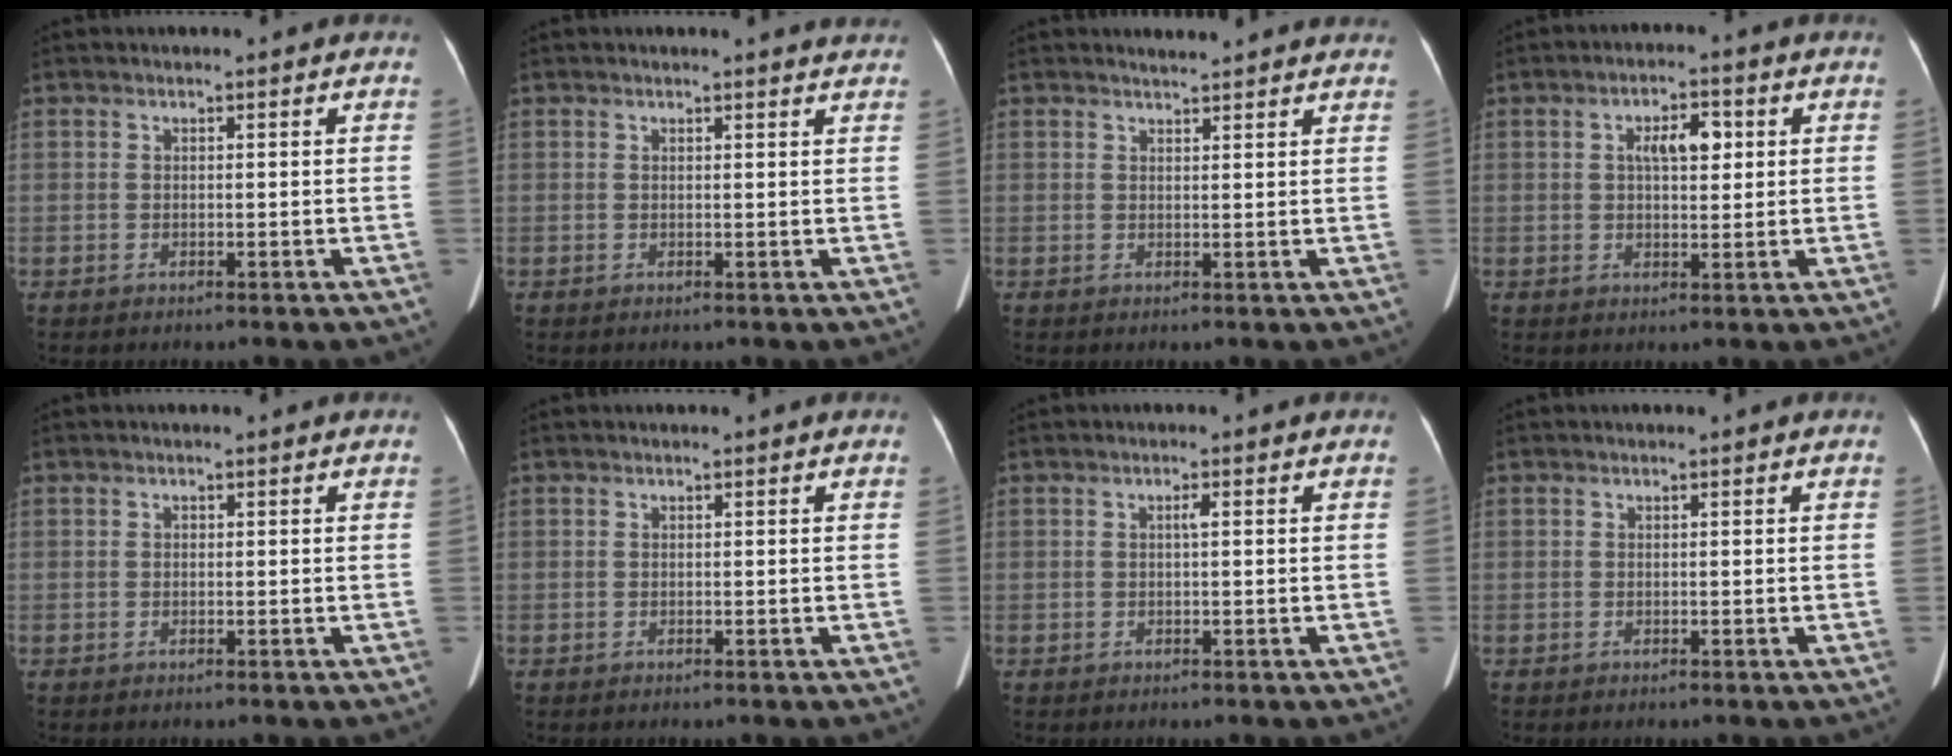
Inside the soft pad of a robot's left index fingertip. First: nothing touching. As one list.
[{"total": 2.4, "force": [2.4, 0.0, 0.2], "torque": [-0.005, -0.008, 0.013]}, {"total": 5.3, "force": [5.1, 0.7, 1.4], "torque": [-0.017, 0.015, 0.050]}, {"total": 4.7, "force": [1.3, 1.9, 4.1], "torque": [-0.072, 0.012, 0.022]}, {"total": 0.0}, {"total": 0.0}, {"total": 0.9, "force": [0.2, 0.0, 0.9], "torque": [-0.021, -0.002, 0.003]}, {"total": 0.0}]